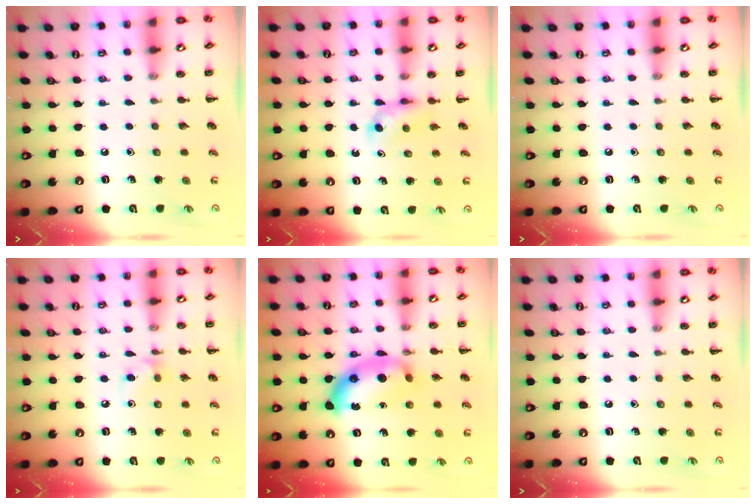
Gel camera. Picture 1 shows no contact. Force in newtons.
{"total": 3.7, "press": 3.4, "slide": 1.4}
{"total": 0.0}
{"total": 6.3, "press": 6.1, "slide": 1.6}
{"total": 12.7, "press": 12.7, "slide": 0.4}
{"total": 0.0}